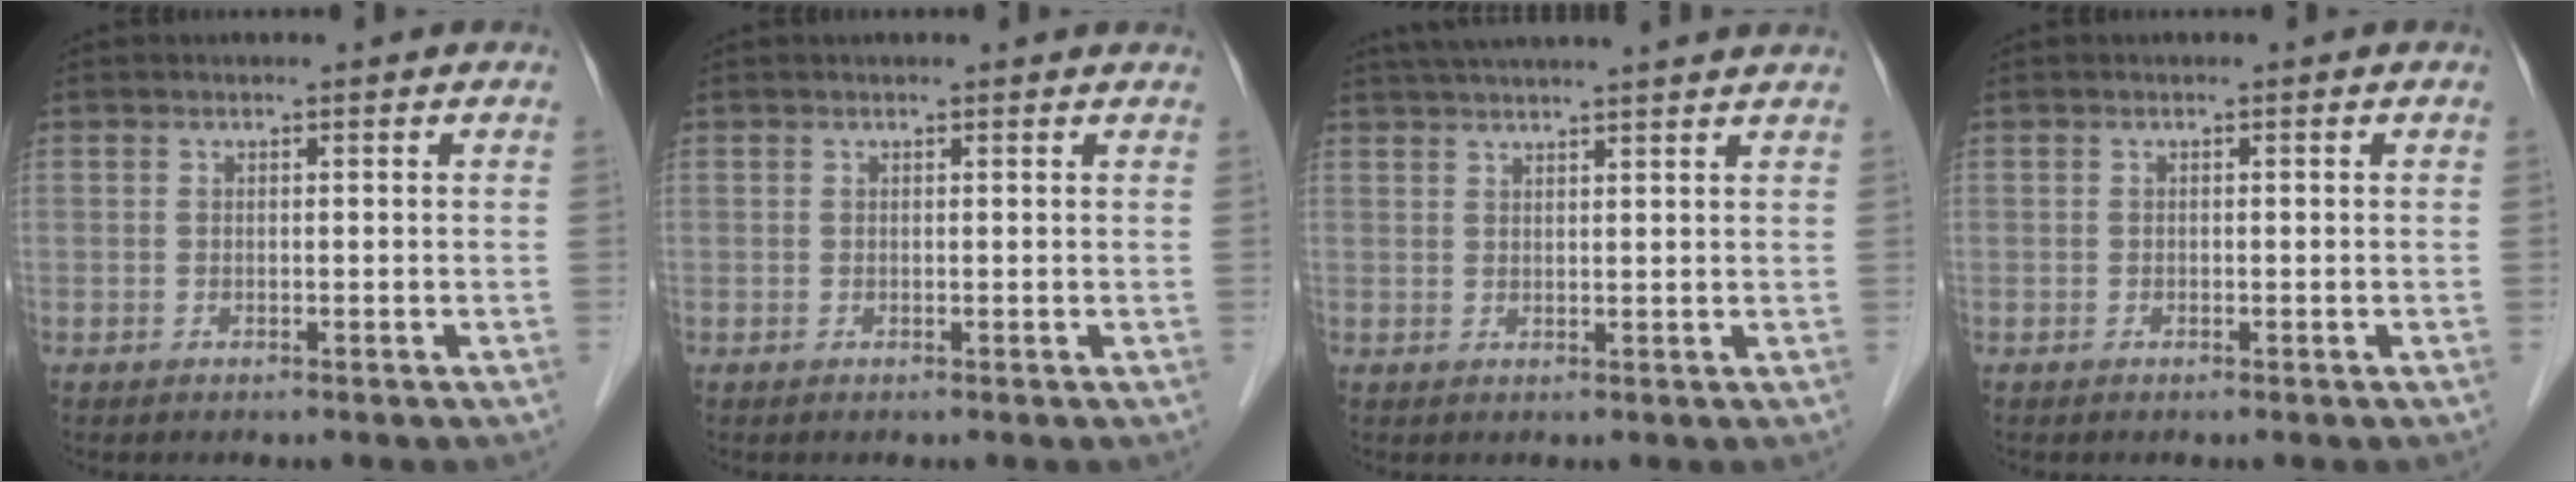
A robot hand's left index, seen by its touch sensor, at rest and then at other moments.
{"total": 2.6, "force": [2.5, 0.4, 0.8], "torque": [-0.012, 0.019, 0.022]}
{"total": 13.9, "force": [12.4, -0.3, 6.3], "torque": [-0.111, 0.033, 0.166]}
{"total": 0.0}